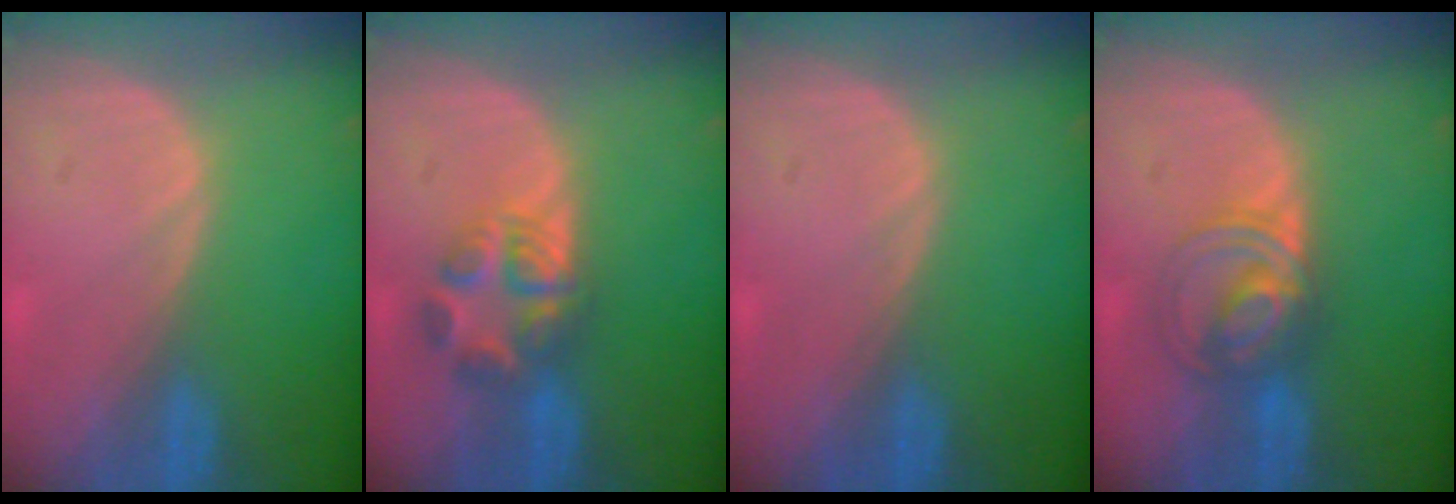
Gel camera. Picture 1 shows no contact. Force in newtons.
{"total": 5.6, "press": 5.5, "slide": 1.0}
{"total": 0.0}
{"total": 5.9, "press": 5.9, "slide": 0.7}